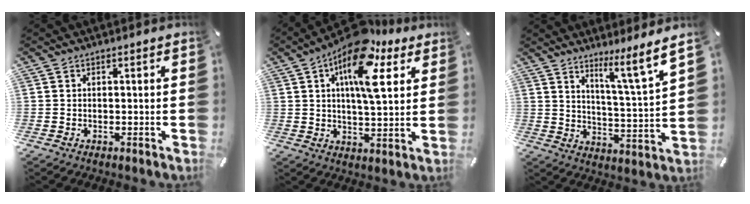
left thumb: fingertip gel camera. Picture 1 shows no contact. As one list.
[{"total": 15.7, "force": [7.8, 6.1, 12.1], "torque": [-0.198, -0.028, 0.128]}, {"total": 10.2, "force": [7.8, 0.0, 6.7], "torque": [-0.102, -0.059, 0.122]}]